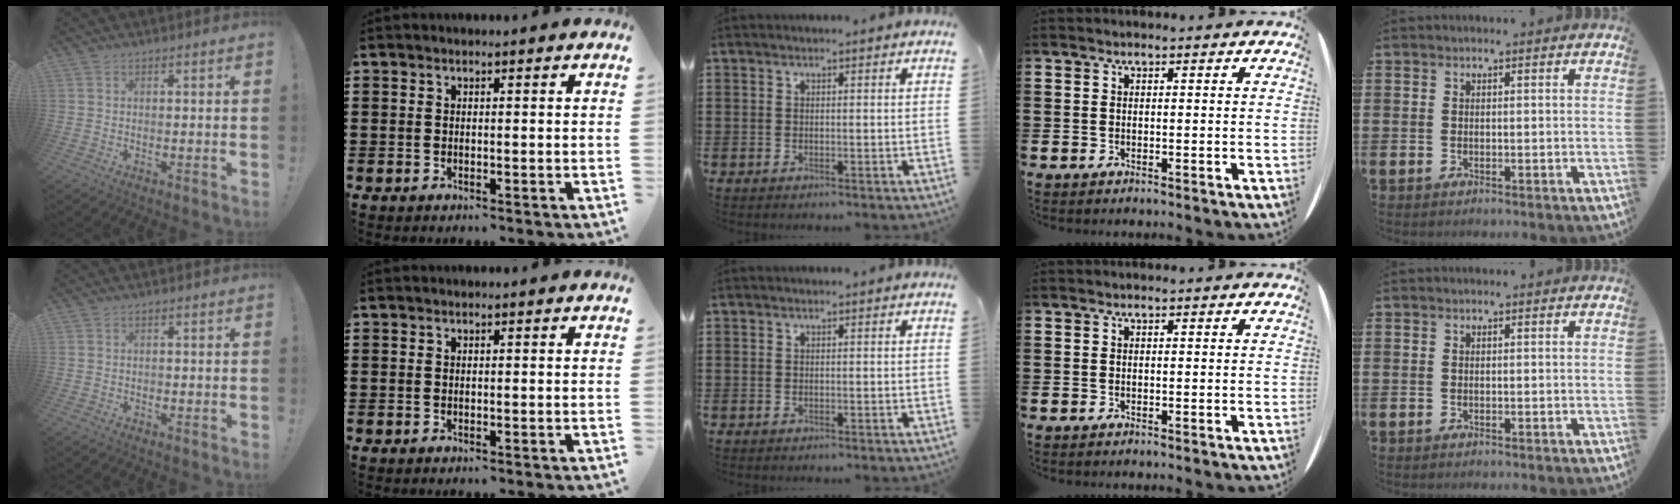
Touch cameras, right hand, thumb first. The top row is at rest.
{"thumb": {"total": 0.5, "force": [-0.4, 0.3, 0.1], "torque": [-0.009, 0.005, -0.006]}}